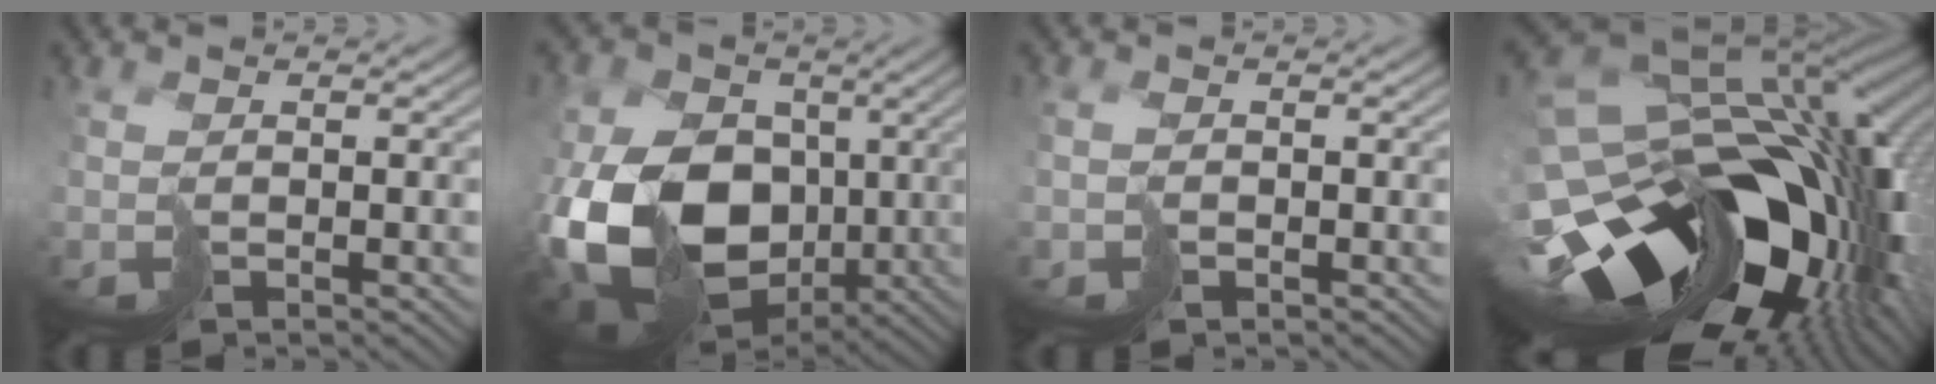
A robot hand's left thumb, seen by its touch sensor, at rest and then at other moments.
{"total": 20.6, "force": [-2.9, 15.7, 13.0], "torque": [-0.274, -0.020, -0.063]}
{"total": 1.8, "force": [-0.4, 1.6, 0.6], "torque": [-0.010, 0.003, -0.009]}
{"total": 19.5, "force": [-6.6, 12.3, 13.6], "torque": [-0.261, -0.055, -0.072]}